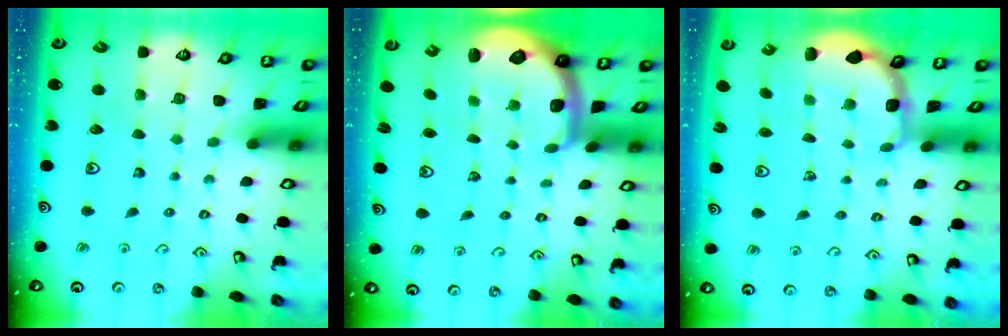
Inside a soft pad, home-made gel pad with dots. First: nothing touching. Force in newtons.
{"total": 1.7, "press": 1.7, "slide": 0.4}
{"total": 2.3, "press": 1.7, "slide": 1.6}